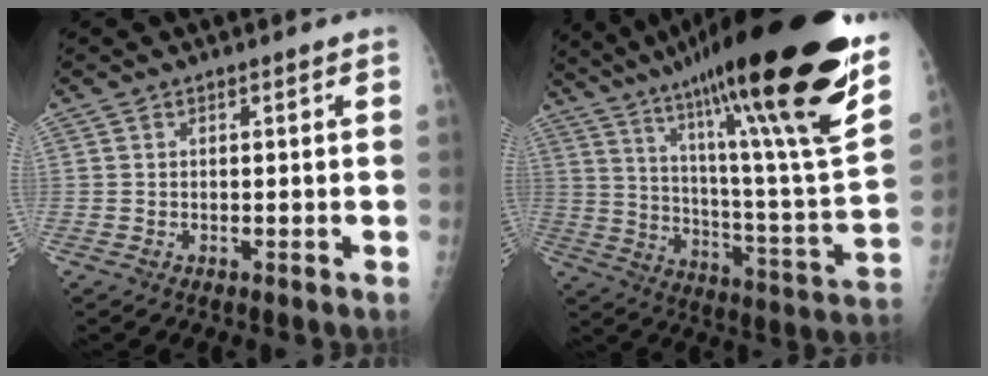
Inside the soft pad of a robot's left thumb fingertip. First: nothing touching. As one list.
[{"total": 34.9, "force": [22.6, 3.7, 26.3], "torque": [-0.354, -0.081, 0.351]}]